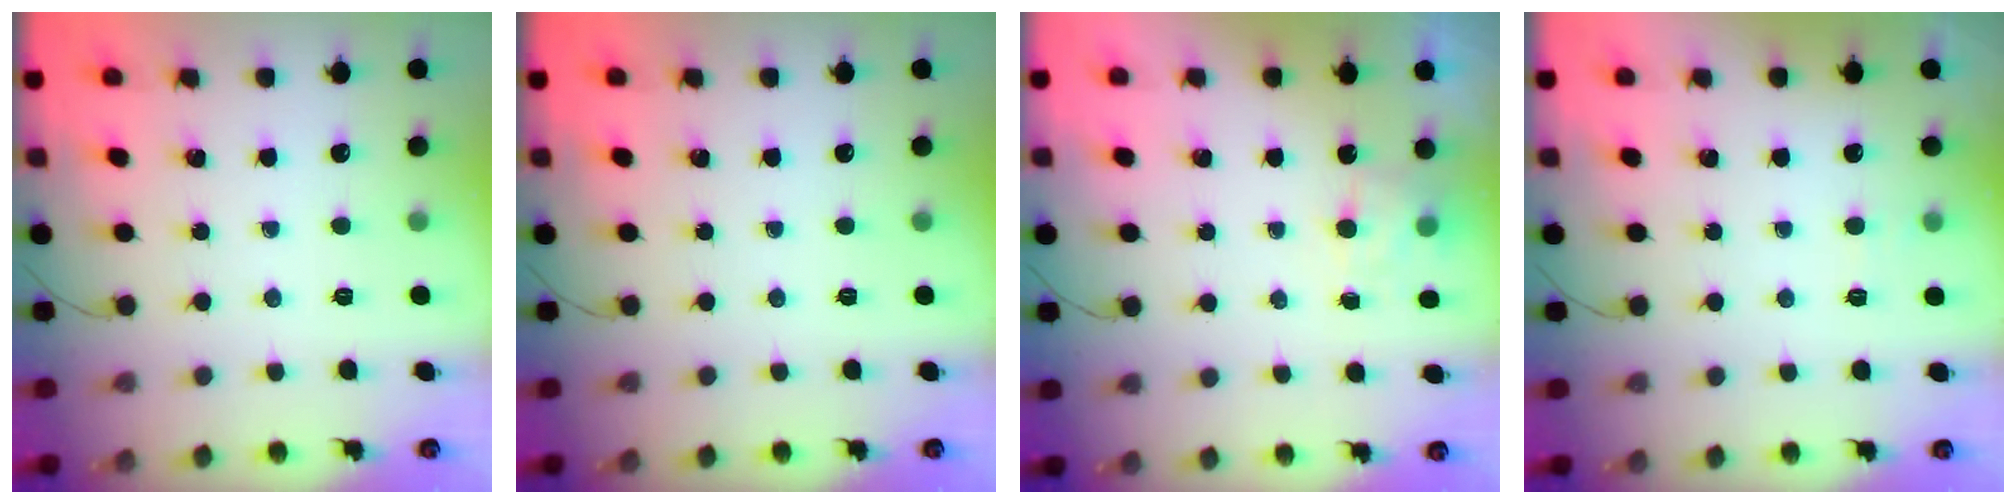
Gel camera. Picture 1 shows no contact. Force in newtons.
{"total": 0.0}
{"total": 5.3, "press": 5.2, "slide": 1.1}
{"total": 5.0, "press": 4.8, "slide": 1.2}